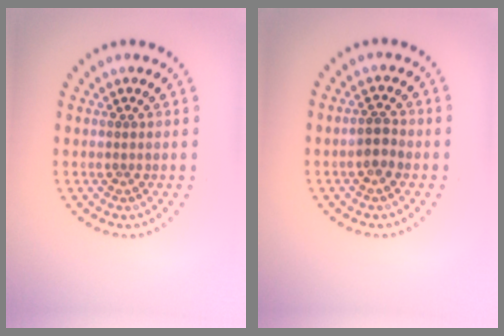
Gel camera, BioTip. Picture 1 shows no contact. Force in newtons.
{"total": 1.4, "press": 1.3, "slide": 0.6}